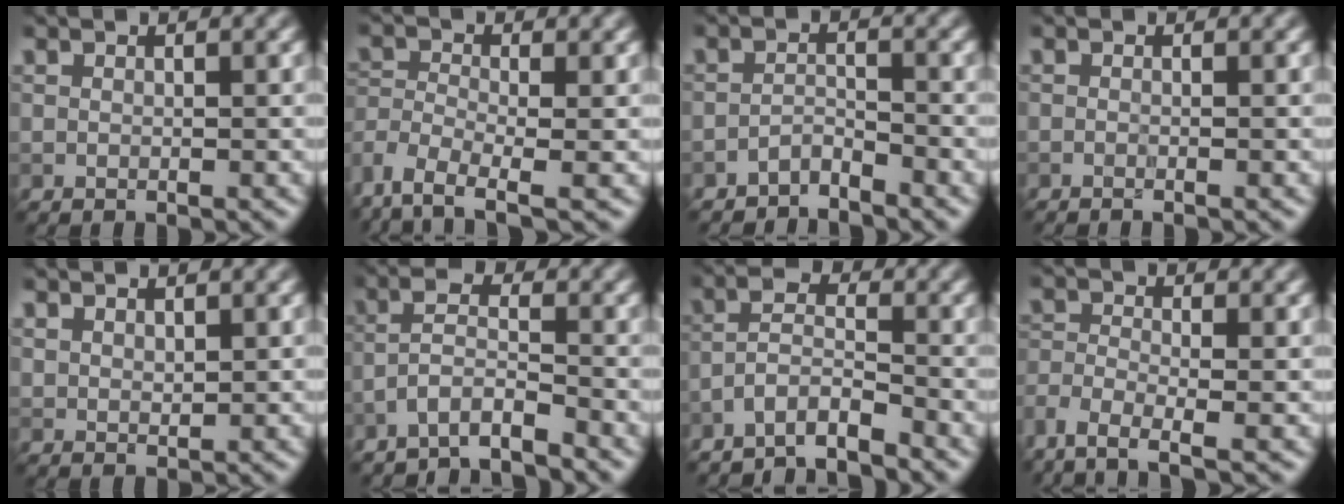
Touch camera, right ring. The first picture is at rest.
{"total": 5.2, "force": [-3.8, 1.6, 3.1], "torque": [-0.069, -0.007, -0.082]}
{"total": 1.8, "force": [-1.7, 0.3, 0.4], "torque": [-0.009, 0.006, -0.037]}
{"total": 0.9, "force": [-0.4, 0.3, 0.7], "torque": [-0.004, -0.006, -0.012]}
{"total": 1.2, "force": [1.0, 0.5, 0.3], "torque": [-0.011, -0.002, 0.024]}
{"total": 3.4, "force": [-2.6, 0.4, 2.1], "torque": [-0.042, 0.009, -0.061]}
{"total": 3.6, "force": [-3.1, 0.5, 1.8], "torque": [-0.033, 0.006, -0.067]}
{"total": 4.2, "force": [-3.2, 1.0, 2.5], "torque": [-0.053, -0.007, -0.074]}